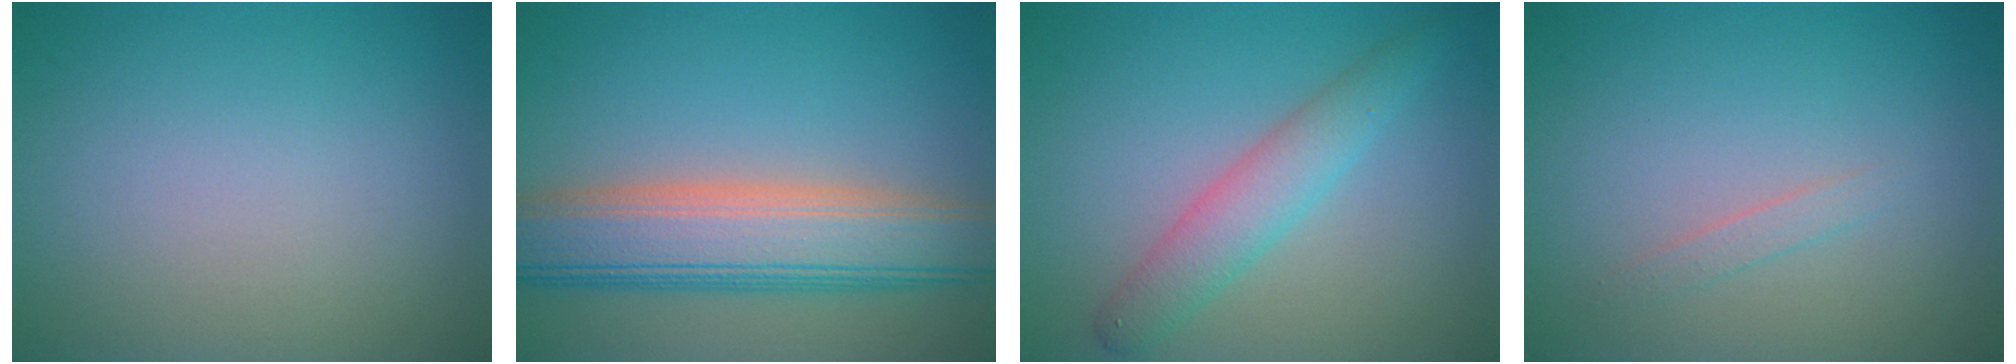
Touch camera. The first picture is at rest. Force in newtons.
{"total": 8.4, "press": 8.4, "slide": 0.5}
{"total": 3.4, "press": 3.4, "slide": 0.1}
{"total": 0.9, "press": 0.9, "slide": 0.1}